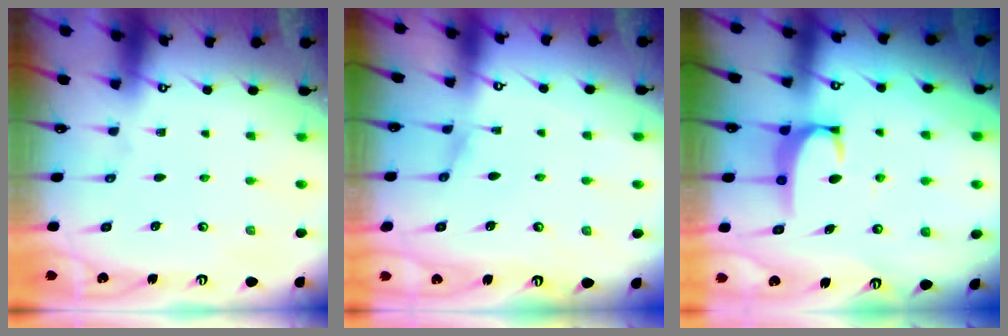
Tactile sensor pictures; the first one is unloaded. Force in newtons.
{"total": 0.0}
{"total": 3.2, "press": 3.2, "slide": 0.6}